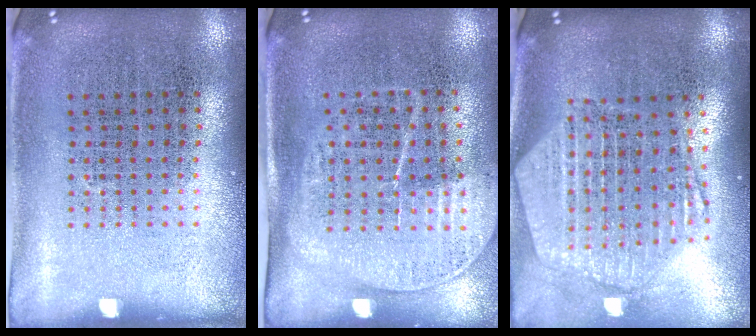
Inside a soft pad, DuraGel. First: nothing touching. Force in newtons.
{"total": 1.7, "press": 1.4, "slide": 0.9}
{"total": 2.6, "press": 2.2, "slide": 1.5}